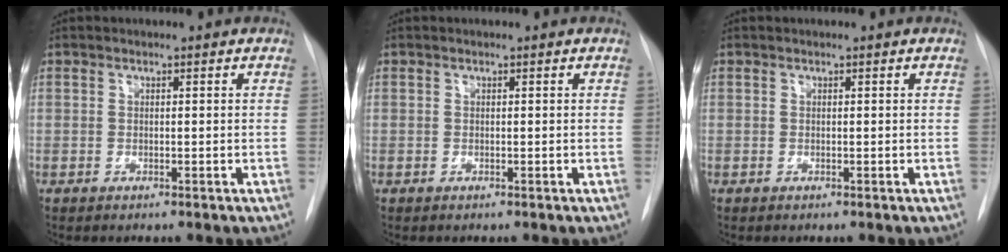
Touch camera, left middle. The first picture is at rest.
{"total": 0.0}
{"total": 0.0}